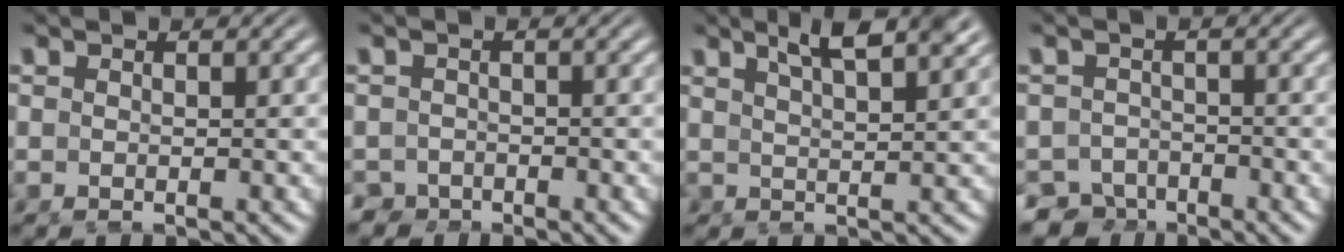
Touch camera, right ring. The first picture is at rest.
{"total": 3.5, "force": [-2.5, 2.4, 0.4], "torque": [-0.008, -0.020, -0.045]}
{"total": 4.9, "force": [3.5, 1.1, 3.2], "torque": [-0.038, 0.017, 0.055]}
{"total": 6.2, "force": [-4.4, 4.2, 1.3], "torque": [-0.008, -0.024, -0.075]}